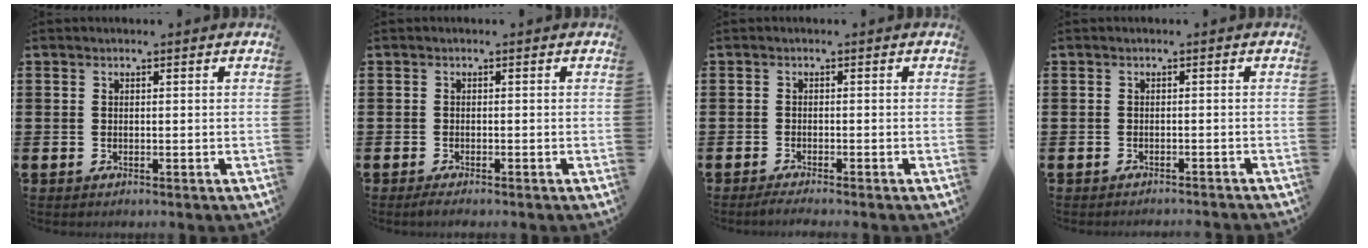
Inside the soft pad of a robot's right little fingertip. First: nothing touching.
{"total": 0.9, "force": [-0.6, 0.1, 0.6], "torque": [-0.012, -0.002, -0.012]}
{"total": 1.1, "force": [-0.9, 0.0, 0.6], "torque": [-0.010, -0.002, -0.018]}
{"total": 0.8, "force": [-0.8, -0.2, 0.0], "torque": [0.000, 0.000, -0.016]}